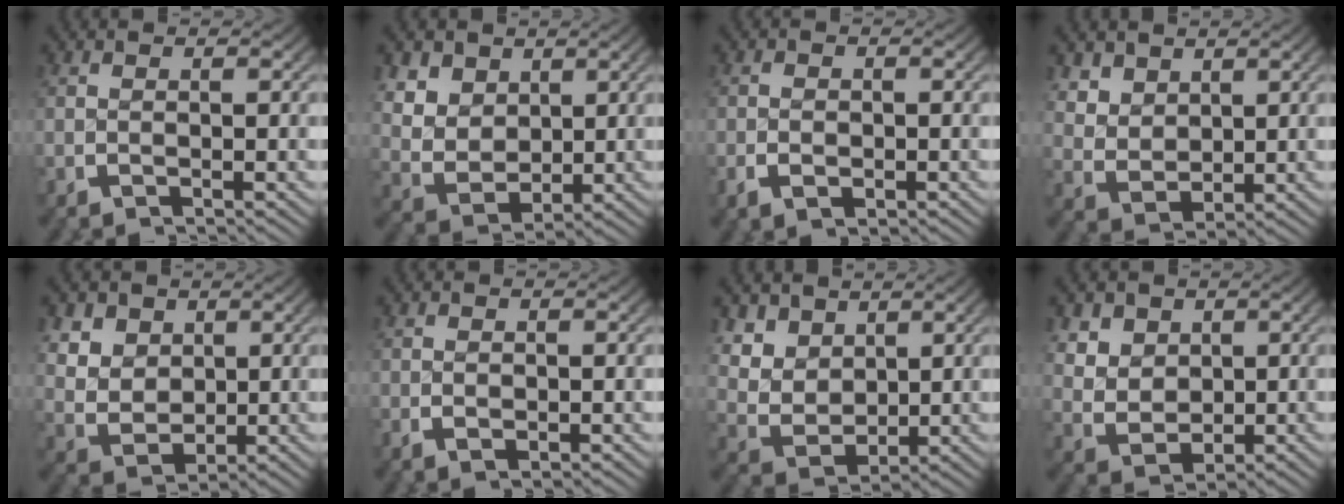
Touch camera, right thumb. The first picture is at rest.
{"total": 8.7, "force": [0.9, 7.2, 4.9], "torque": [-0.127, -0.047, 0.032]}
{"total": 1.8, "force": [-0.7, 1.4, 1.0], "torque": [-0.019, -0.008, -0.011]}
{"total": 4.7, "force": [1.2, 3.8, 2.5], "torque": [-0.065, -0.031, 0.037]}
{"total": 7.8, "force": [0.7, 6.4, 4.4], "torque": [-0.113, -0.049, 0.030]}
{"total": 1.3, "force": [-0.2, 1.0, 0.8], "torque": [-0.016, -0.006, 0.002]}
{"total": 7.9, "force": [1.1, 6.5, 4.4], "torque": [-0.119, -0.038, 0.031]}
{"total": 6.5, "force": [0.3, 5.4, 3.6], "torque": [-0.091, -0.042, 0.025]}